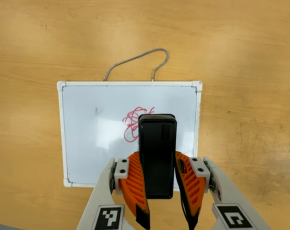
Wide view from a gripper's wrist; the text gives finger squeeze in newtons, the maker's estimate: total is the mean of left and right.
{"total": 7.8, "left": 5.7, "right": 10.0}